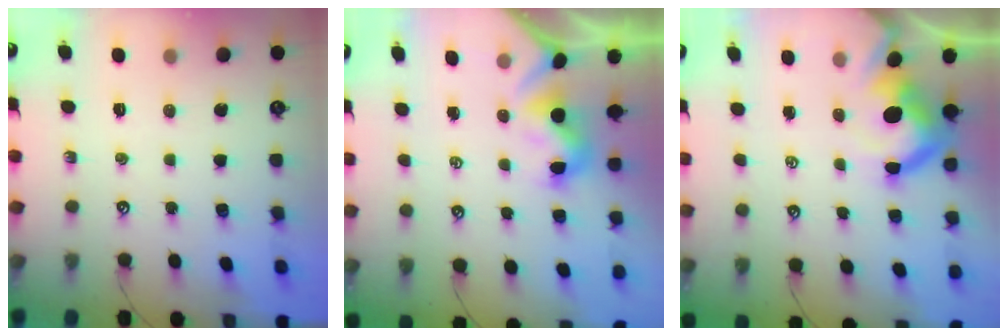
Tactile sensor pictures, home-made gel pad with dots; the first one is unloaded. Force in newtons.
{"total": 1.5, "press": 1.3, "slide": 0.7}
{"total": 8.6, "press": 8.4, "slide": 1.6}